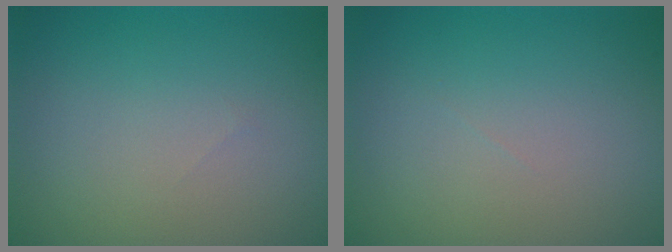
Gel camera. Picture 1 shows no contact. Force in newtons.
{"total": 0.0}